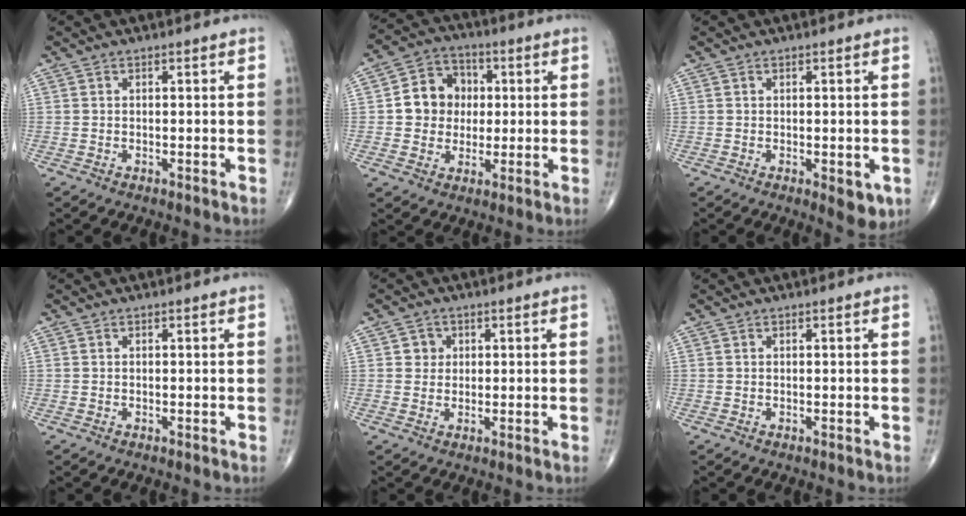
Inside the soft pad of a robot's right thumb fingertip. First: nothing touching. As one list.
[{"total": 9.8, "force": [0.7, 8.7, 4.5], "torque": [-0.035, 0.015, 0.003]}, {"total": 4.1, "force": [-1.1, 1.8, 3.5], "torque": [-0.031, -0.008, -0.009]}, {"total": 0.0}, {"total": 2.6, "force": [0.7, 2.5, 0.6], "torque": [0.007, 0.001, 0.005]}, {"total": 0.0}]